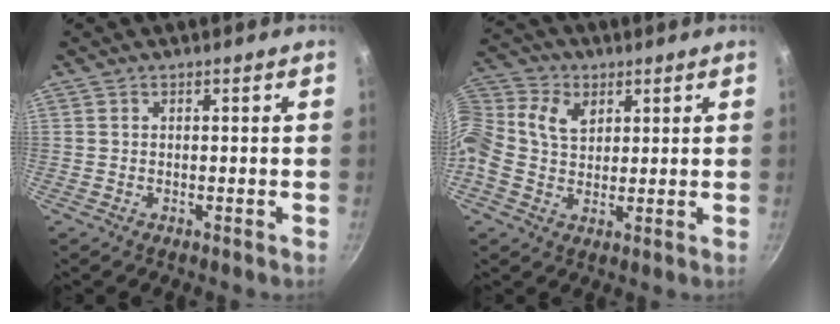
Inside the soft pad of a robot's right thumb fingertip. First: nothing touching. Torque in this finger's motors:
{"motor_torque": [0.16, 0.16, 0.55, -0.49, 0.22]}